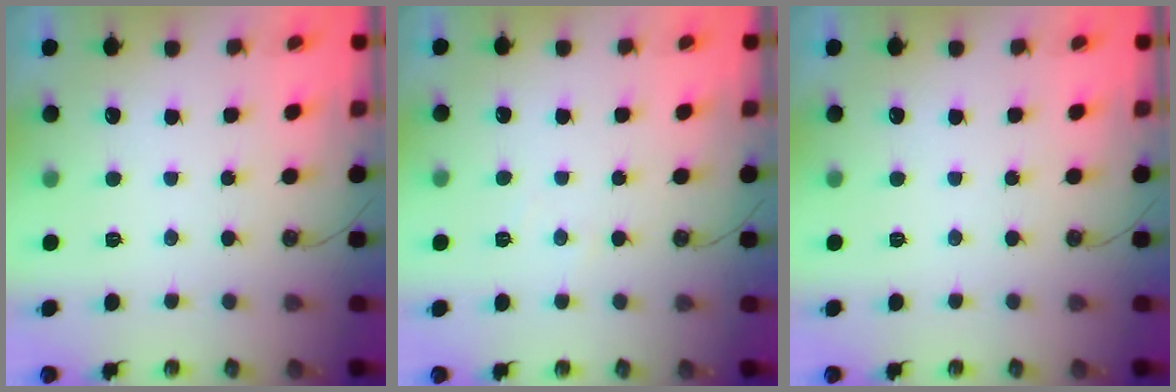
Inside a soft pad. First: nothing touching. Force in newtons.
{"total": 2.6, "press": 2.5, "slide": 0.5}
{"total": 0.0}